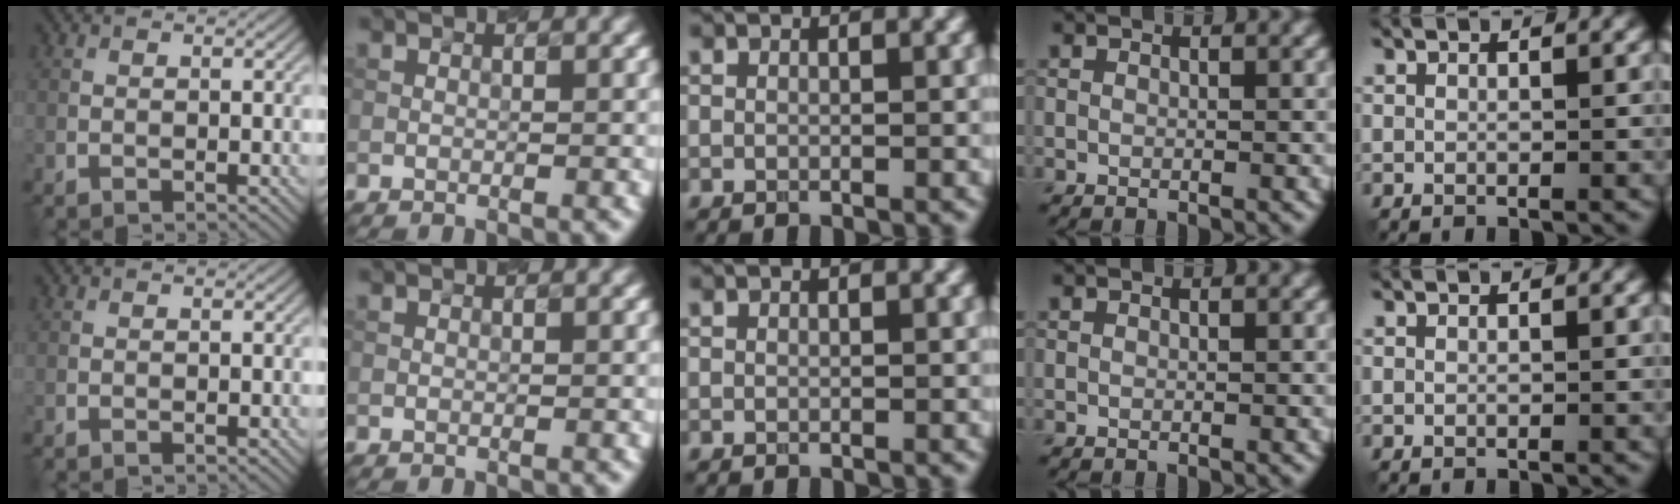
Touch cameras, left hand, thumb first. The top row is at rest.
{}